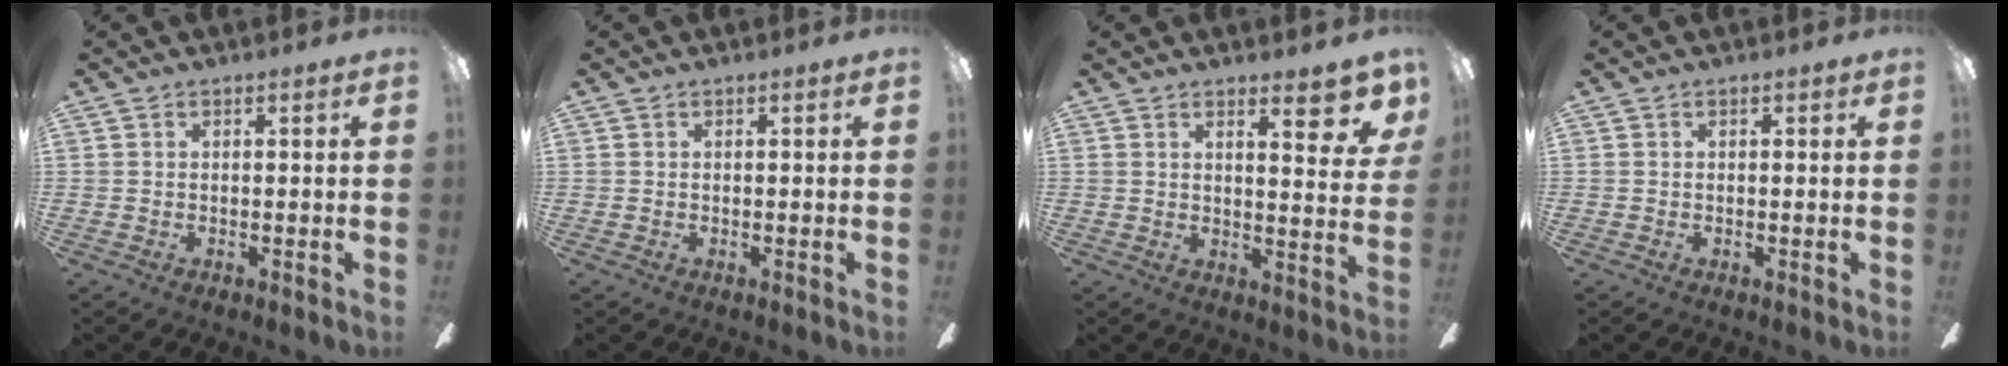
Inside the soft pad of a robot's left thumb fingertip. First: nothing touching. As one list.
[{"total": 0.0}, {"total": 8.4, "force": [5.3, 2.1, 6.1], "torque": [-0.065, -0.041, 0.079]}, {"total": 0.0}]